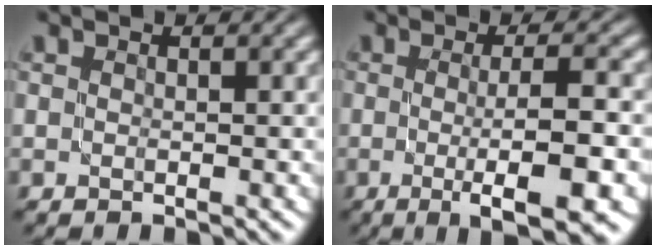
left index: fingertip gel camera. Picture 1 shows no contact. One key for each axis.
{"total": 8.0, "fx": -1.9, "fy": 1.7, "fz": 7.6, "tx": -0.097, "ty": -0.006, "tz": -0.027}